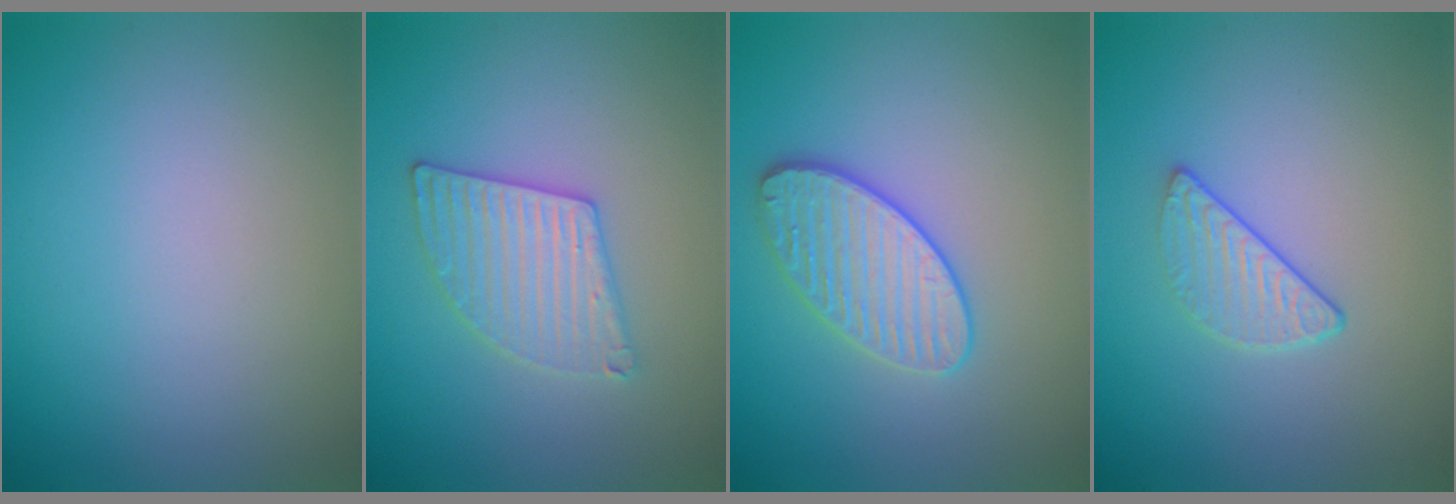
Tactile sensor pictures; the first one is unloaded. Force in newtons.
{"total": 3.0, "press": 3.0, "slide": 0.2}
{"total": 3.5, "press": 3.4, "slide": 0.8}
{"total": 2.2, "press": 1.5, "slide": 1.6}